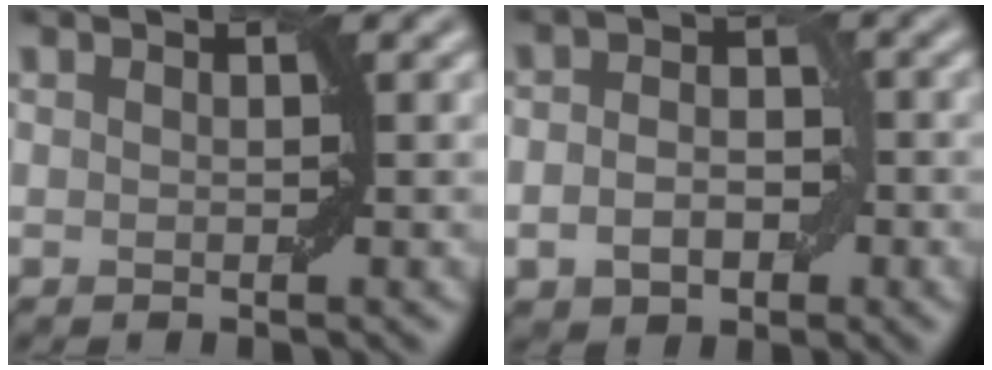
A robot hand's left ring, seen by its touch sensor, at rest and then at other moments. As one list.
[{"total": 3.8, "force": [-1.0, 2.7, 2.5], "torque": [-0.037, 0.000, -0.022]}]